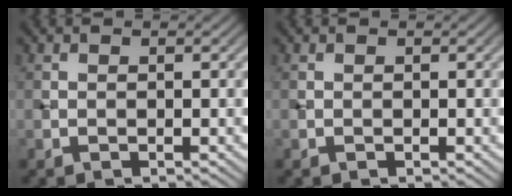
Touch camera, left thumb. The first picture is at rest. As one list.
[{"total": 0.0}]